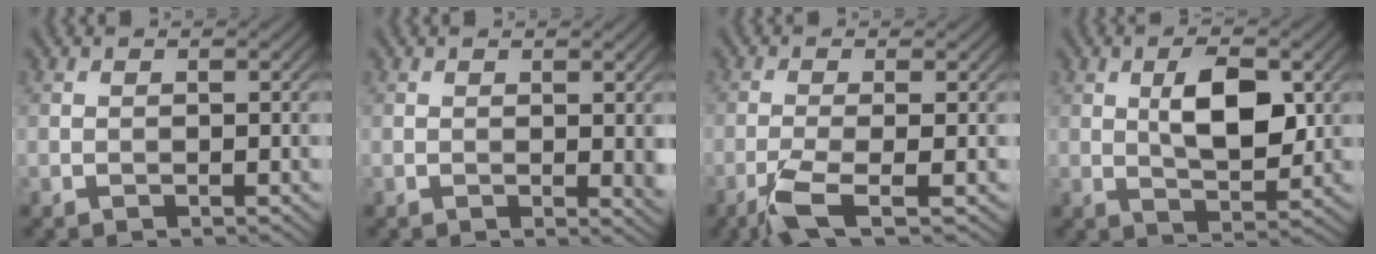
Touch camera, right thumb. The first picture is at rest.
{"total": 1.8, "force": [0.4, 0.5, 1.7], "torque": [-0.023, -0.007, 0.008]}
{"total": 5.1, "force": [-2.6, 0.8, 4.3], "torque": [-0.086, -0.001, -0.063]}
{"total": 7.3, "force": [1.6, 3.3, 6.3], "torque": [-0.111, 0.000, 0.030]}